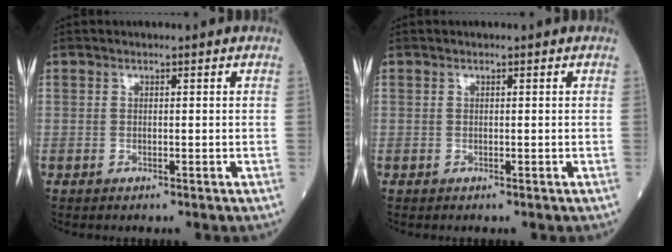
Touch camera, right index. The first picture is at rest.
{"total": 0.0}